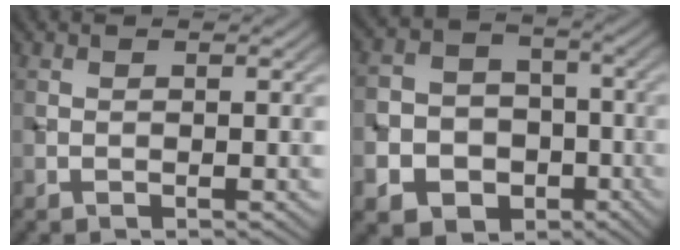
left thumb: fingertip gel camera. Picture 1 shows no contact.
{"total": 11.5, "force": [-5.0, 9.5, 3.9], "torque": [-0.105, -0.034, -0.104]}